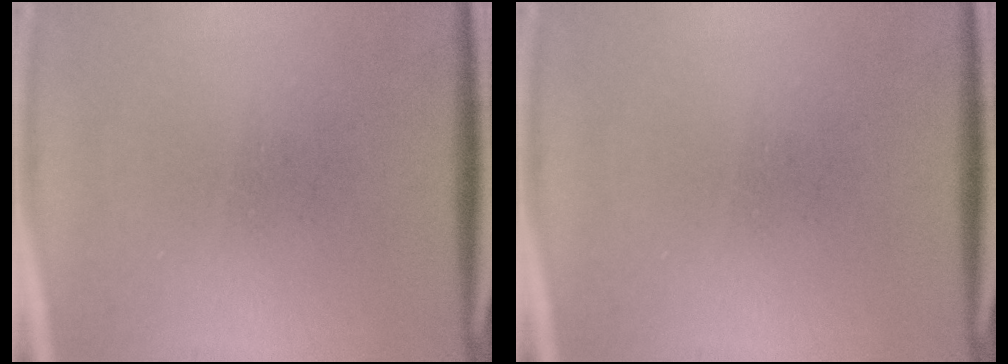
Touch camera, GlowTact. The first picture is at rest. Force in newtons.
{"total": 0.0}